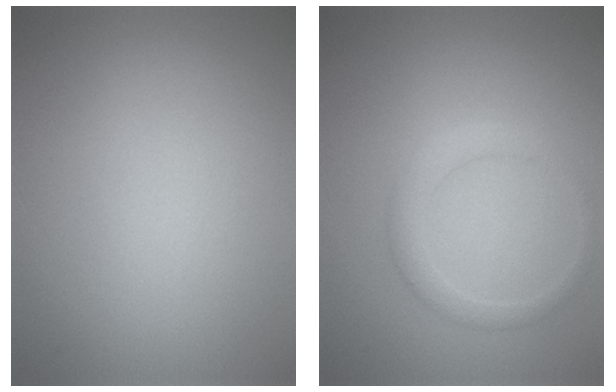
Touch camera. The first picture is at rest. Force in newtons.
{"total": 2.0, "press": 2.0, "slide": 0.3}